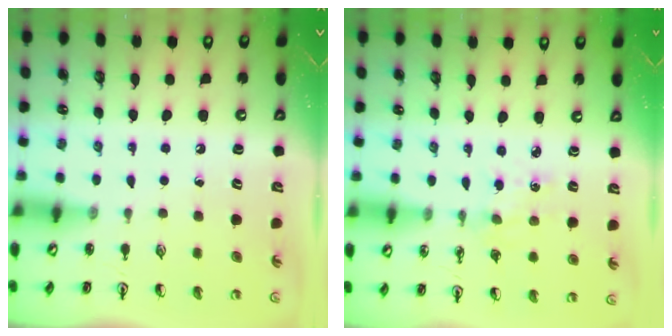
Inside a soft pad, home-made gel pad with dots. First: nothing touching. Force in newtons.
{"total": 3.9, "press": 3.8, "slide": 0.4}